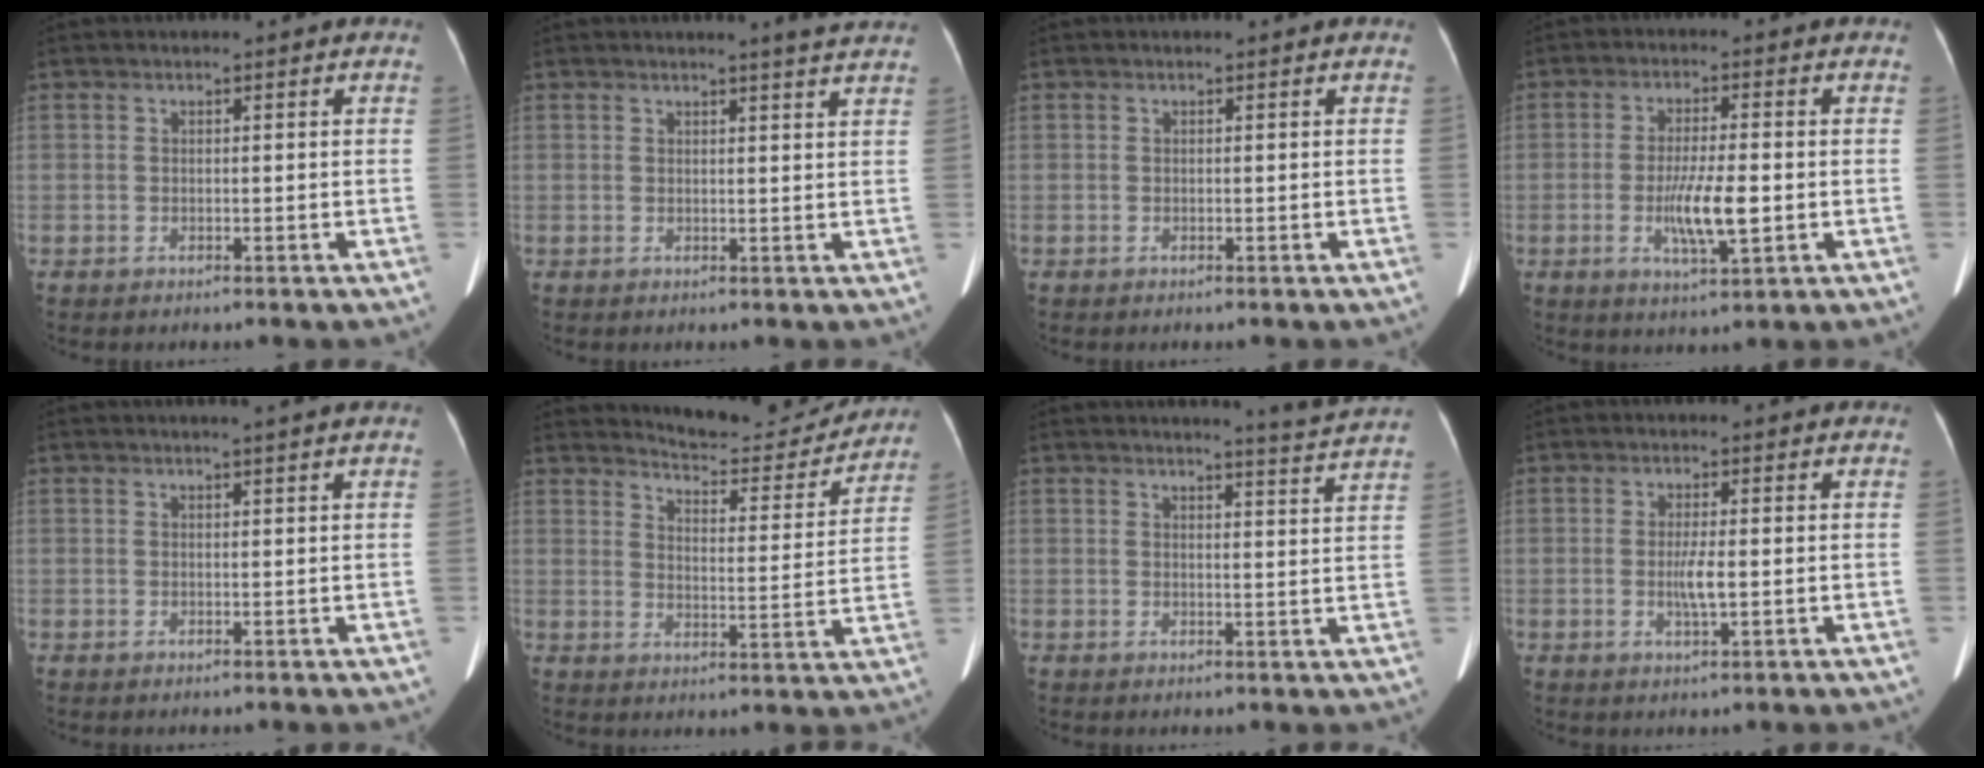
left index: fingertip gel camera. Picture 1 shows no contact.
{"total": 4.1, "force": [3.7, -0.6, 1.8], "torque": [-0.025, -0.022, 0.024]}
{"total": 0.0}
{"total": 6.8, "force": [-1.9, 1.0, 6.4], "torque": [-0.122, -0.031, -0.034]}
{"total": 2.4, "force": [1.9, -0.7, 1.2], "torque": [-0.014, -0.013, 0.018]}
{"total": 13.3, "force": [12.9, 1.9, 2.2], "torque": [-0.023, -0.046, 0.159]}
{"total": 4.8, "force": [4.4, -1.8, 0.5], "torque": [-0.021, -0.050, 0.045]}
{"total": 2.9, "force": [-0.6, 0.3, 2.8], "torque": [-0.054, -0.015, -0.010]}